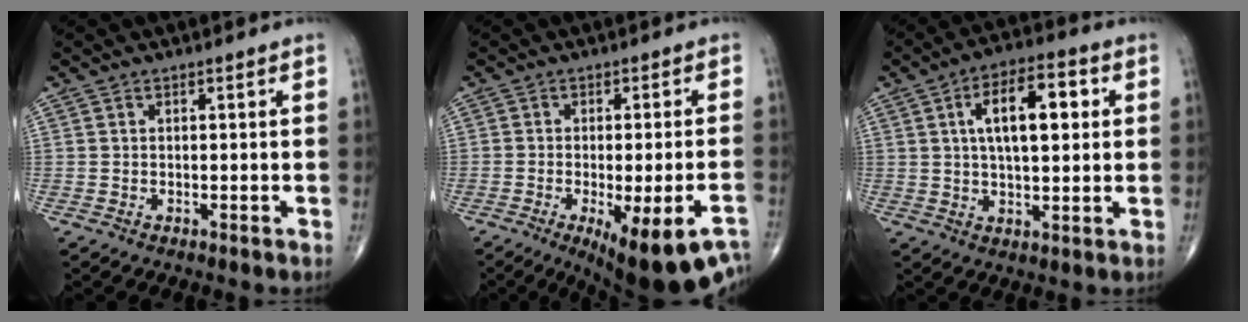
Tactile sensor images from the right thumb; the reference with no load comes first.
{"total": 17.1, "force": [-9.8, 4.6, 13.2], "torque": [-0.129, 0.016, -0.122]}
{"total": 12.5, "force": [3.0, 5.5, 10.8], "torque": [-0.162, 0.010, 0.045]}